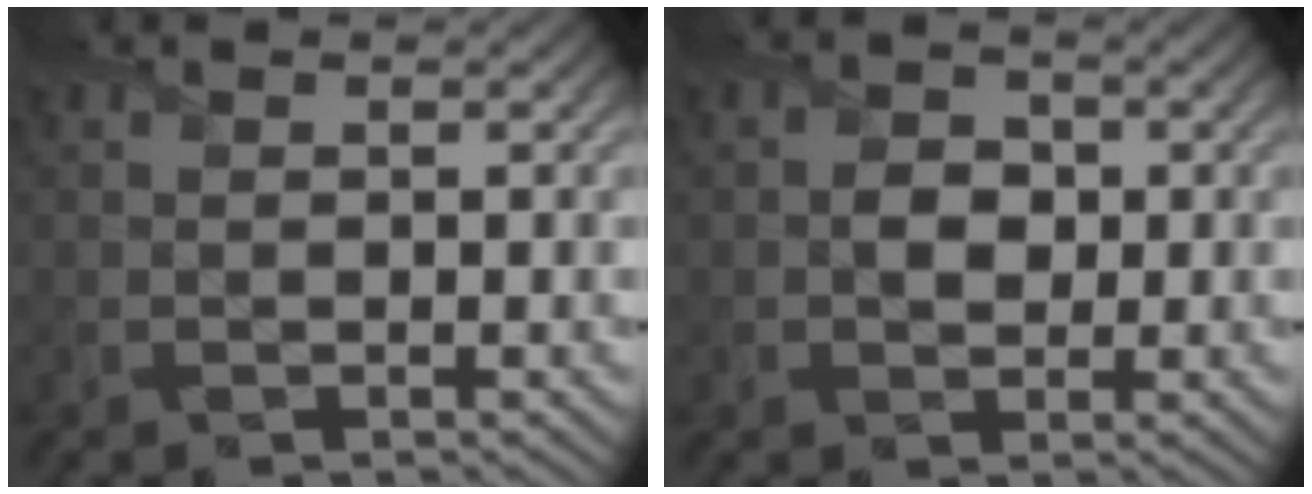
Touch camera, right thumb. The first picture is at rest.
{"total": 2.5, "force": [-0.3, 2.1, 1.3], "torque": [-0.022, -0.003, -0.012]}